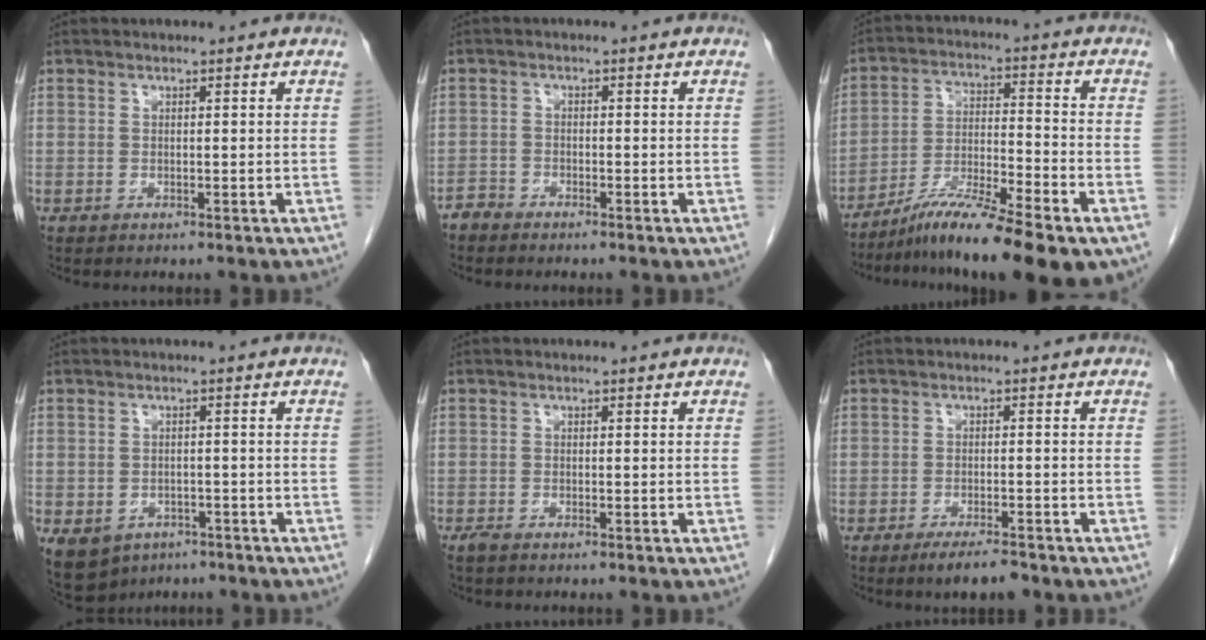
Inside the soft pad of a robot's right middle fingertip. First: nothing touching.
{"total": 1.5, "force": [-1.5, 0.3, -0.2], "torque": [0.010, -0.001, -0.029]}
{"total": 14.1, "force": [-10.0, 1.1, 9.9], "torque": [-0.169, -0.014, -0.171]}
{"total": 9.6, "force": [-5.2, 7.4, 3.1], "torque": [-0.082, -0.001, -0.065]}
{"total": 1.3, "force": [-1.1, 0.3, 0.6], "torque": [-0.019, -0.005, -0.019]}
{"total": 4.2, "force": [-3.2, 0.7, 2.7], "torque": [-0.046, -0.005, -0.051]}